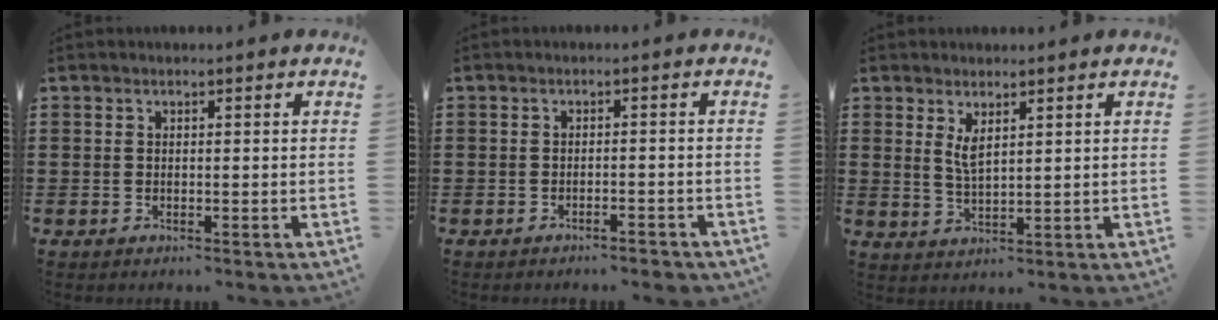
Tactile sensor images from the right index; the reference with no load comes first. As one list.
[{"total": 1.6, "force": [-1.4, -0.1, 0.6], "torque": [-0.015, -0.002, -0.028]}, {"total": 3.1, "force": [1.6, 1.1, 2.3], "torque": [-0.051, 0.003, 0.029]}]